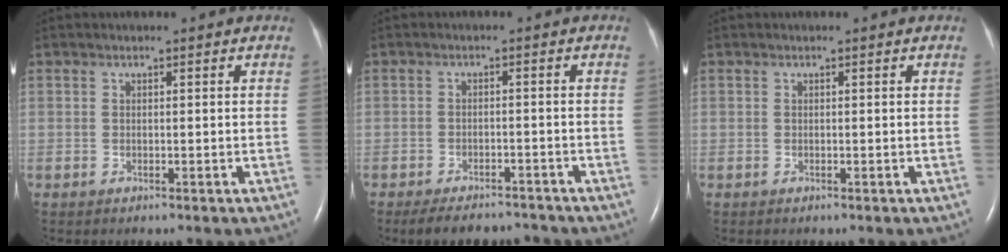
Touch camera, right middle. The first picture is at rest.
{"total": 7.1, "force": [-6.4, 2.2, 1.9], "torque": [-0.024, 0.001, -0.092]}
{"total": 0.0}